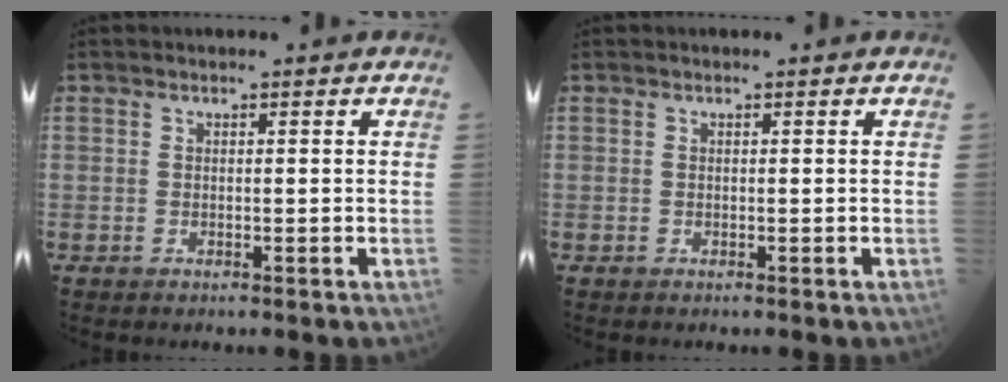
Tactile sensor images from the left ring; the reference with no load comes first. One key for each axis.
{"total": 0.0}